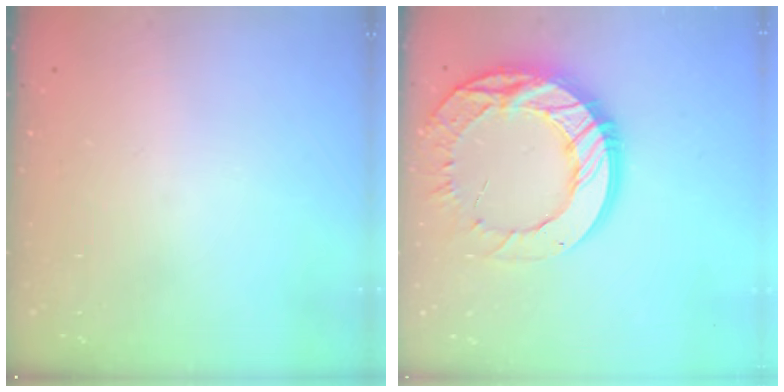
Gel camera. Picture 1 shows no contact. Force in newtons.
{"total": 21.8, "press": 21.7, "slide": 1.9}